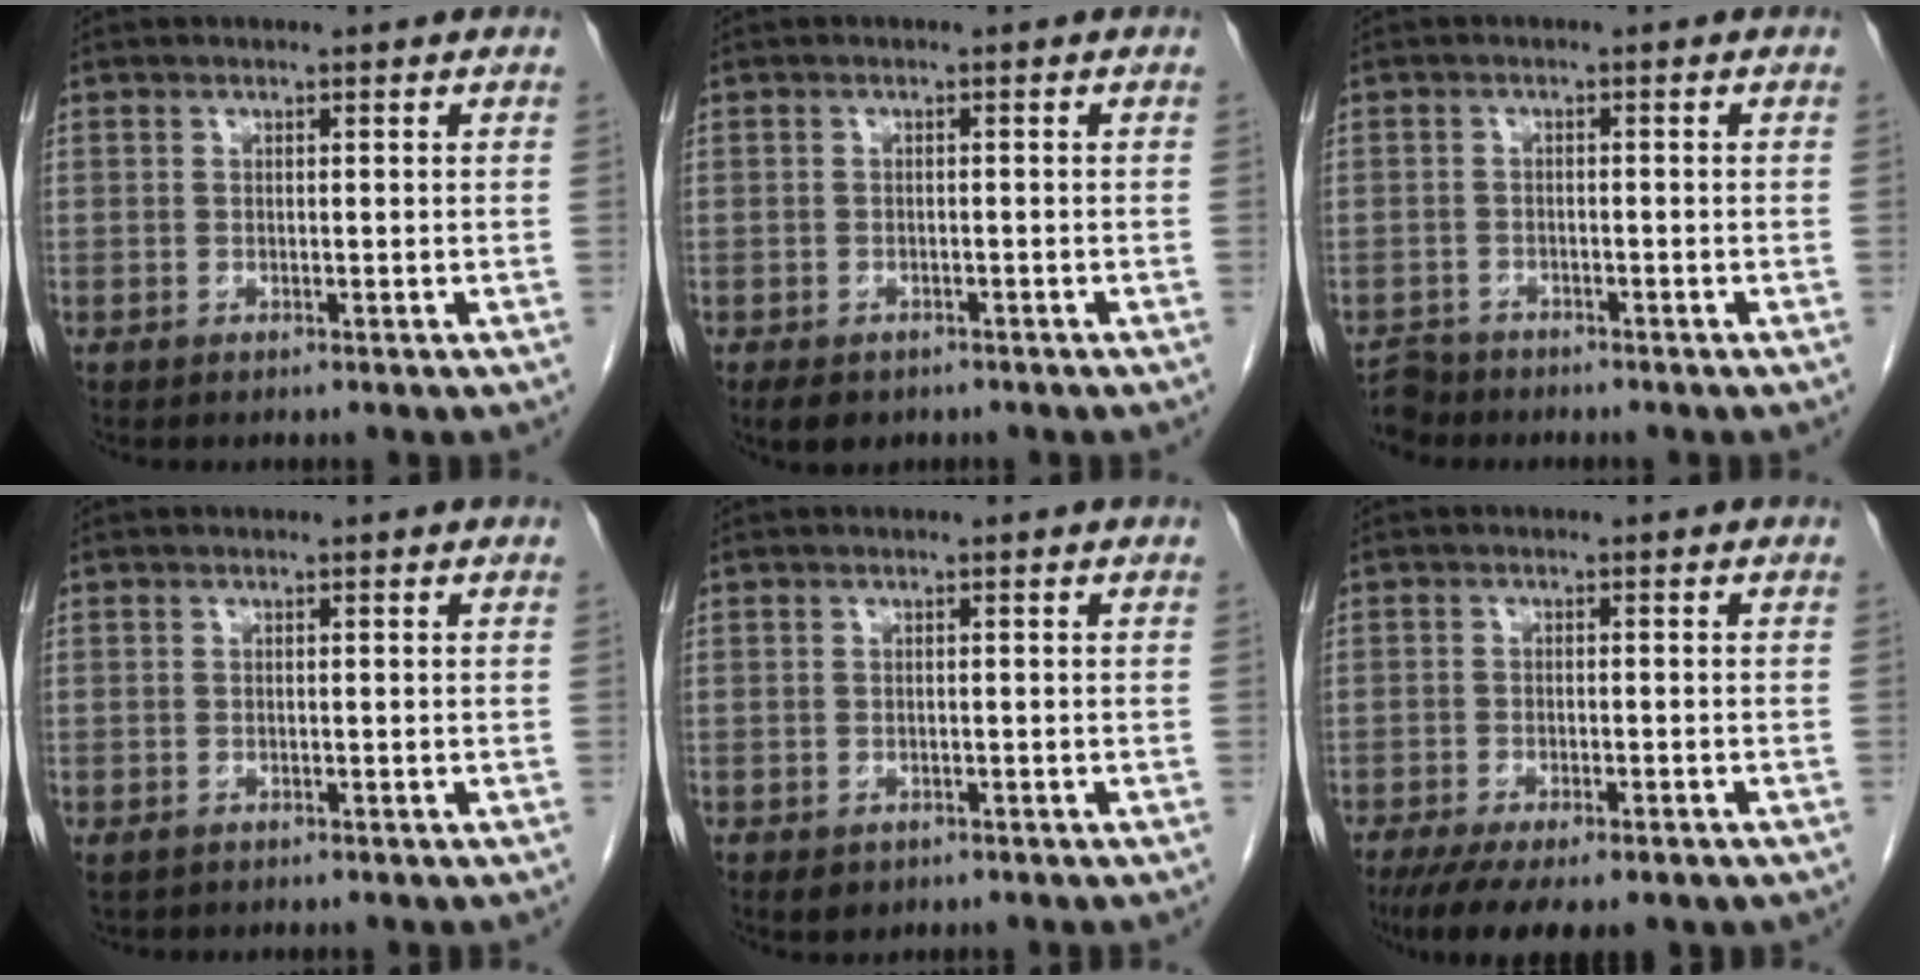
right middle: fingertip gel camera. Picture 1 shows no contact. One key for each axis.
{"total": 4.4, "fx": -3.2, "fy": 2.4, "fz": 1.8, "tx": -0.023, "ty": -0.003, "tz": -0.041}
{"total": 3.5, "fx": -3.3, "fy": 1.2, "fz": -0.4, "tx": 0.007, "ty": -0.006, "tz": -0.060}
{"total": 1.0, "fx": -0.6, "fy": 0.8, "fz": 0.4, "tx": -0.009, "ty": 0.001, "tz": -0.004}
{"total": 1.8, "fx": -1.0, "fy": 1.4, "fz": 0.6, "tx": -0.007, "ty": 0.001, "tz": -0.005}
{"total": 12.0, "fx": -8.6, "fy": 3.9, "fz": 7.4, "tx": -0.125, "ty": -0.017, "tz": -0.123}